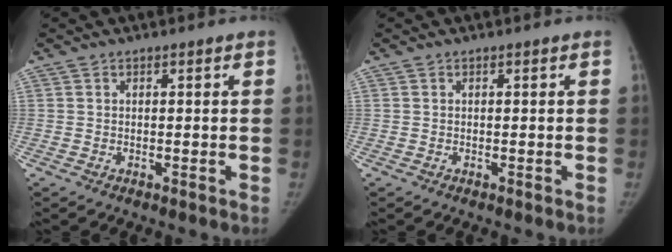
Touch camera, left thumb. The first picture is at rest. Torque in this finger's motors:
{"motor_torque": [0.02, 0.07, 0.27, -0.05, 0.02]}